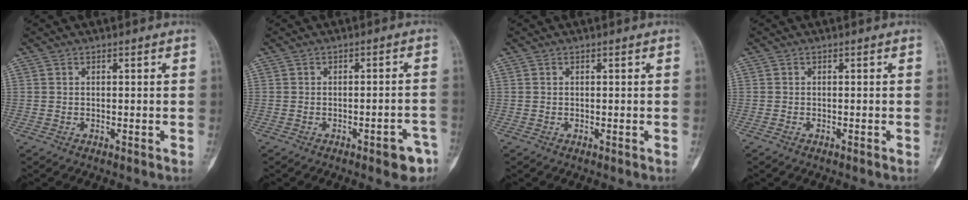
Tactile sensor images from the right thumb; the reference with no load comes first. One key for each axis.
{"total": 5.4, "fx": -3.2, "fy": 1.8, "fz": 4.0, "tx": -0.034, "ty": 0.026, "tz": -0.034}
{"total": 0.0}
{"total": 0.0}